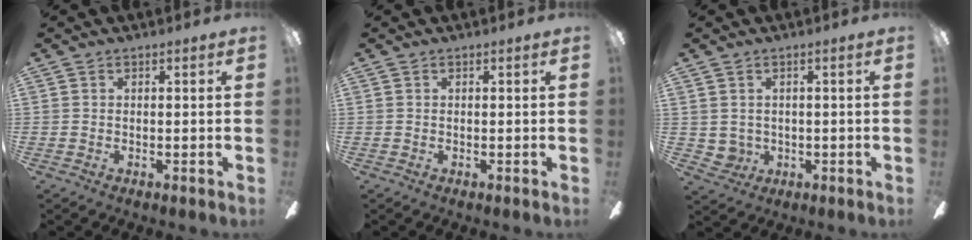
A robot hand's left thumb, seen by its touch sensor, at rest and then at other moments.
{"total": 0.0}
{"total": 3.1, "force": [1.2, 2.8, 0.4], "torque": [-0.025, -0.002, 0.022]}